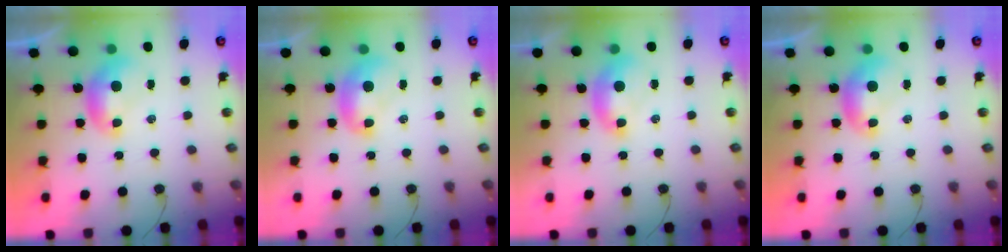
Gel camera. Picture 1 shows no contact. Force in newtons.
{"total": 1.6, "press": 1.5, "slide": 0.3}
{"total": 1.7, "press": 1.6, "slide": 0.6}
{"total": 0.0}